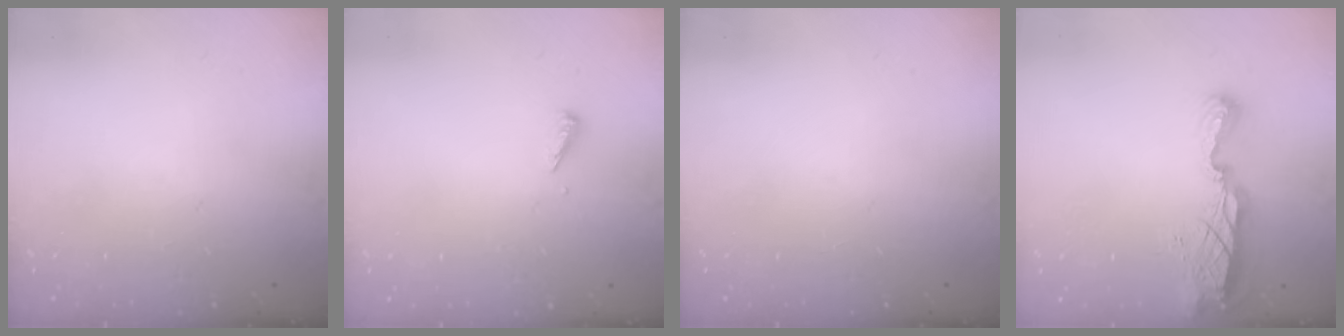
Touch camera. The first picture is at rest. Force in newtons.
{"total": 2.5, "press": 2.5, "slide": 0.1}
{"total": 0.0}
{"total": 8.9, "press": 8.9, "slide": 0.5}